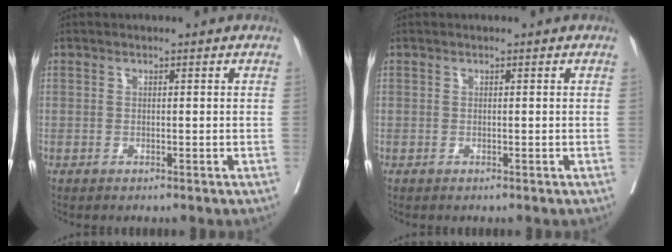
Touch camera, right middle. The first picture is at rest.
{"total": 0.0}